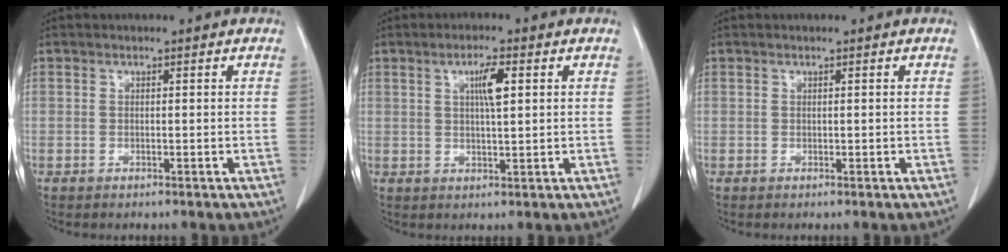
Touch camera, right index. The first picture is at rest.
{"total": 4.2, "force": [1.3, 0.5, 3.9], "torque": [-0.069, 0.000, 0.021]}
{"total": 0.0}